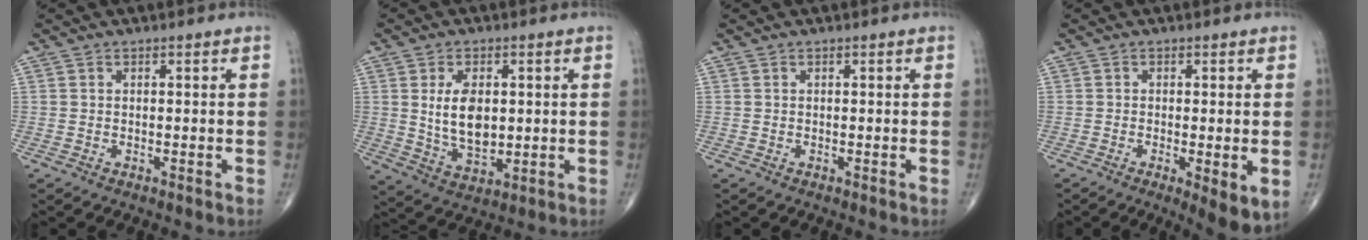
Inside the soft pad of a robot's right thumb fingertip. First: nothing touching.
{"total": 9.4, "force": [1.2, 5.4, 7.6], "torque": [-0.124, -0.019, 0.033]}
{"total": 0.0}
{"total": 6.4, "force": [-1.7, 1.6, 6.0], "torque": [-0.093, -0.020, -0.026]}